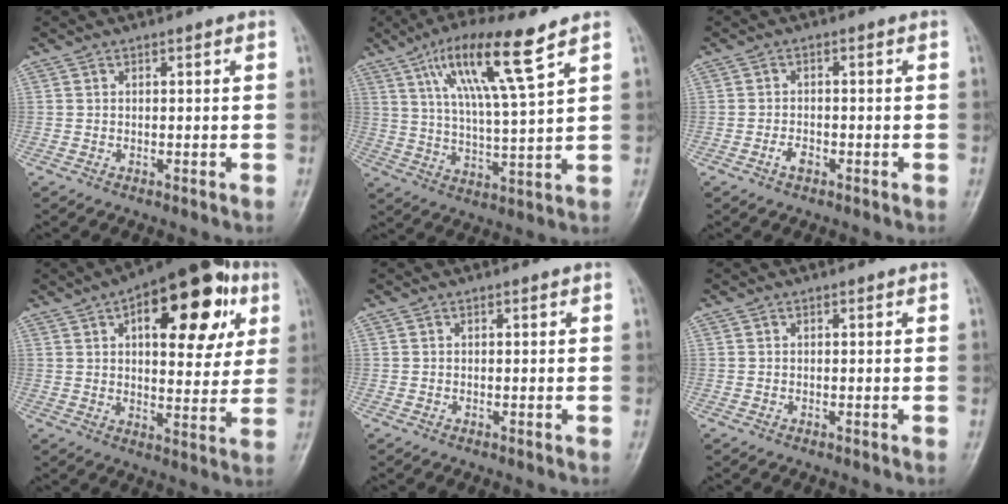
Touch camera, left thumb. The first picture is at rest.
{"total": 14.0, "force": [7.7, 1.7, 11.5], "torque": [-0.211, -0.027, 0.142]}
{"total": 2.2, "force": [-1.2, 1.2, 1.4], "torque": [-0.023, 0.008, -0.023]}
{"total": 21.5, "force": [8.0, 10.0, 17.3], "torque": [-0.192, -0.001, 0.107]}
{"total": 0.0}
{"total": 0.0}